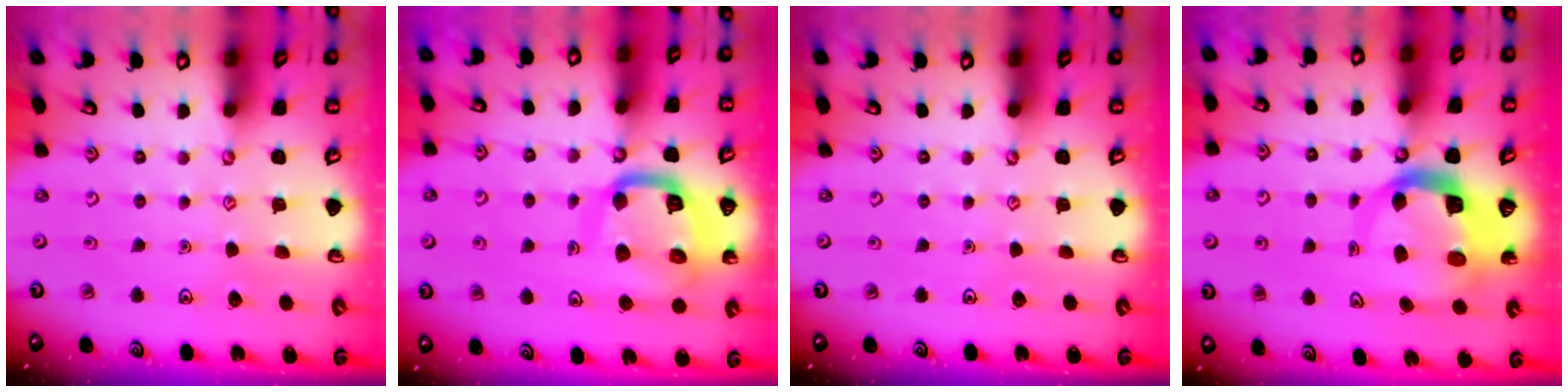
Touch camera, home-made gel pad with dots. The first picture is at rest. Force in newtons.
{"total": 13.5, "press": 13.4, "slide": 1.5}
{"total": 0.0}
{"total": 8.2, "press": 8.1, "slide": 1.1}